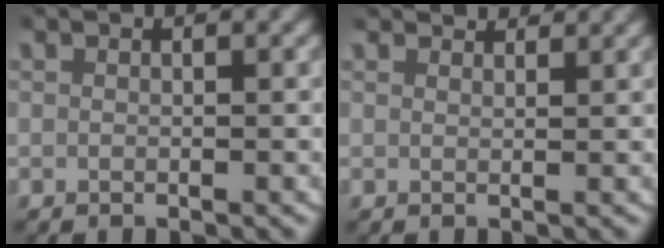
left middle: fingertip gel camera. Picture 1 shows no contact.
{"total": 2.1, "force": [2.1, 0.2, 0.3], "torque": [0.002, 0.003, 0.031]}